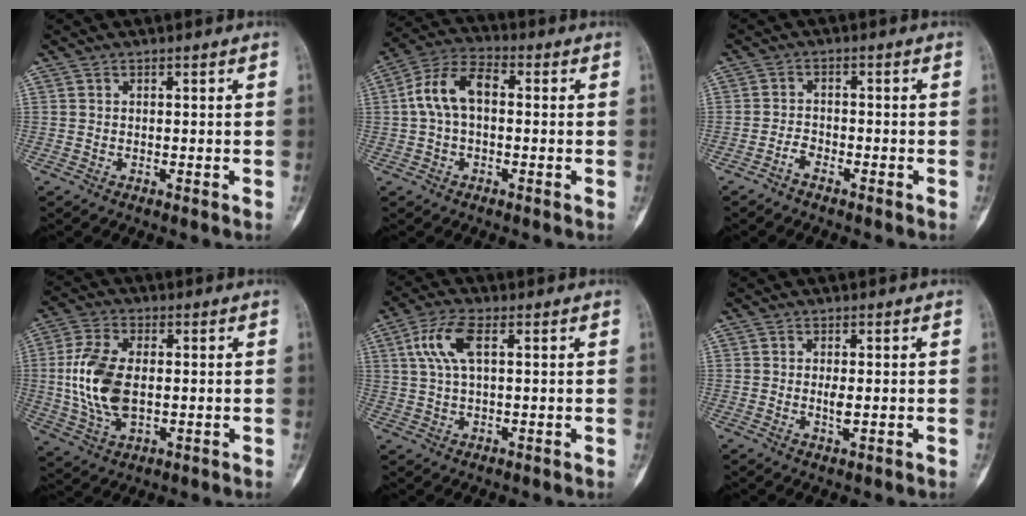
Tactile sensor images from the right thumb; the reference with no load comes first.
{"total": 9.0, "force": [0.3, 5.2, 7.4], "torque": [-0.146, 0.029, -0.002]}
{"total": 2.3, "force": [-1.8, 0.8, 1.1], "torque": [-0.023, 0.014, -0.037]}
{"total": 12.3, "force": [-0.1, 6.7, 10.3], "torque": [-0.218, 0.000, 0.000]}
{"total": 7.1, "force": [2.1, 2.7, 6.2], "torque": [-0.142, 0.014, 0.042]}
{"total": 1.9, "force": [-0.1, 0.5, 1.9], "torque": [-0.041, -0.006, -0.001]}